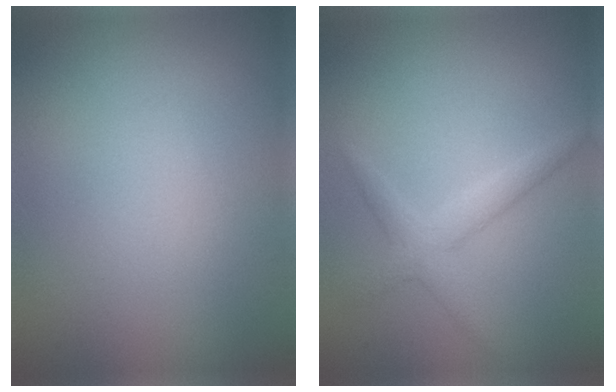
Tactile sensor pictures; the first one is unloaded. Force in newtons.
{"total": 2.3, "press": 2.3, "slide": 0.2}